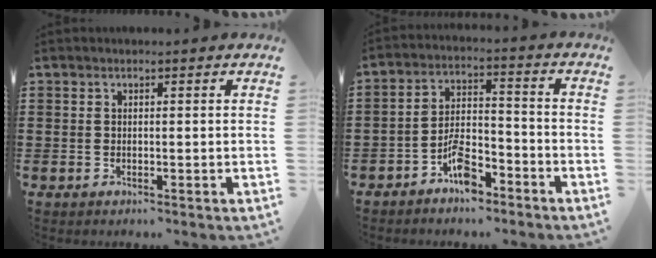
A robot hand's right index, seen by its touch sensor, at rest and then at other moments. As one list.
[{"total": 6.2, "force": [-4.4, 2.4, 3.6], "torque": [-0.071, 0.013, -0.082]}]